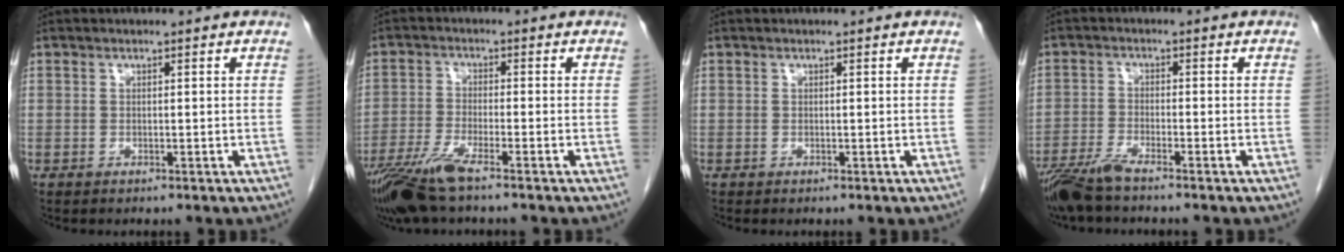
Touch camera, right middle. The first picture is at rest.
{"total": 7.8, "force": [-5.6, 0.4, 5.4], "torque": [-0.110, -0.020, -0.108]}
{"total": 0.0}
{"total": 5.4, "force": [-4.5, 0.2, 3.0], "torque": [-0.064, -0.019, -0.091]}